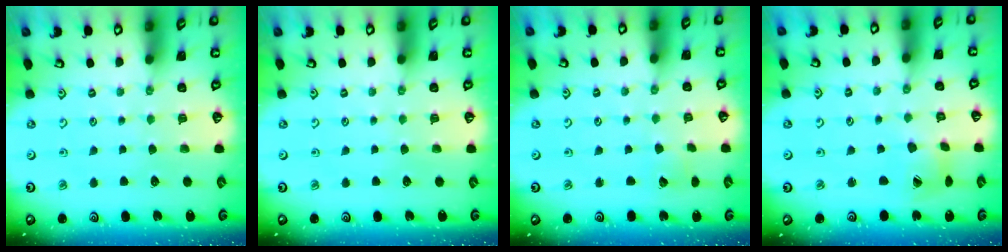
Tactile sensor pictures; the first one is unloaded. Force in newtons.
{"total": 0.0}
{"total": 2.4, "press": 2.4, "slide": 0.2}
{"total": 6.1, "press": 6.1, "slide": 0.5}